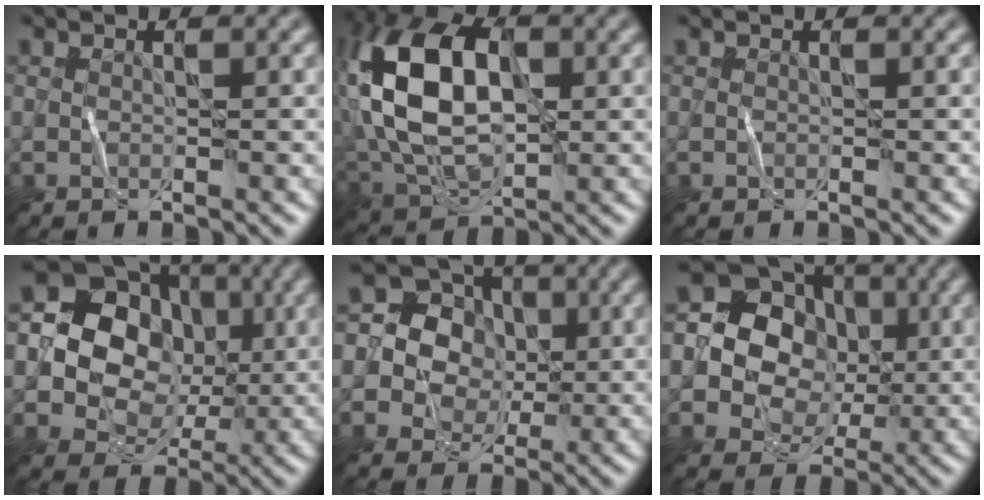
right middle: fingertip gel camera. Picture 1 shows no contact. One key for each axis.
{"total": 12.5, "fx": 0.7, "fy": 7.8, "fz": 9.7, "tx": -0.195, "ty": 0.018, "tz": 0.002}
{"total": 0.0}
{"total": 9.7, "fx": 0.3, "fy": 8.3, "fz": 5.0, "tx": -0.060, "ty": 0.007, "tz": -0.007}
{"total": 6.0, "fx": 0.4, "fy": 5.7, "fz": 2.1, "tx": -0.017, "ty": 0.022, "tz": -0.013}
{"total": 8.7, "fx": 0.3, "fy": 7.7, "fz": 4.1, "tx": -0.041, "ty": 0.018, "tz": -0.014}